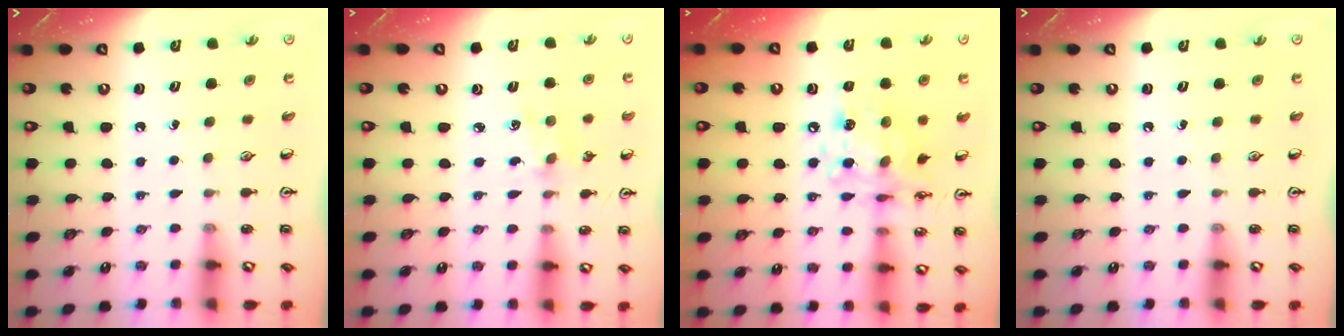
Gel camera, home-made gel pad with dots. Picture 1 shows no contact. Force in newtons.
{"total": 1.7, "press": 1.7, "slide": 0.4}
{"total": 12.9, "press": 12.8, "slide": 1.1}
{"total": 0.0}